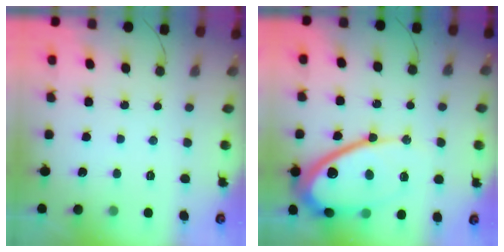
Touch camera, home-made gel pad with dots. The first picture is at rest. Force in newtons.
{"total": 18.3, "press": 18.2, "slide": 1.5}